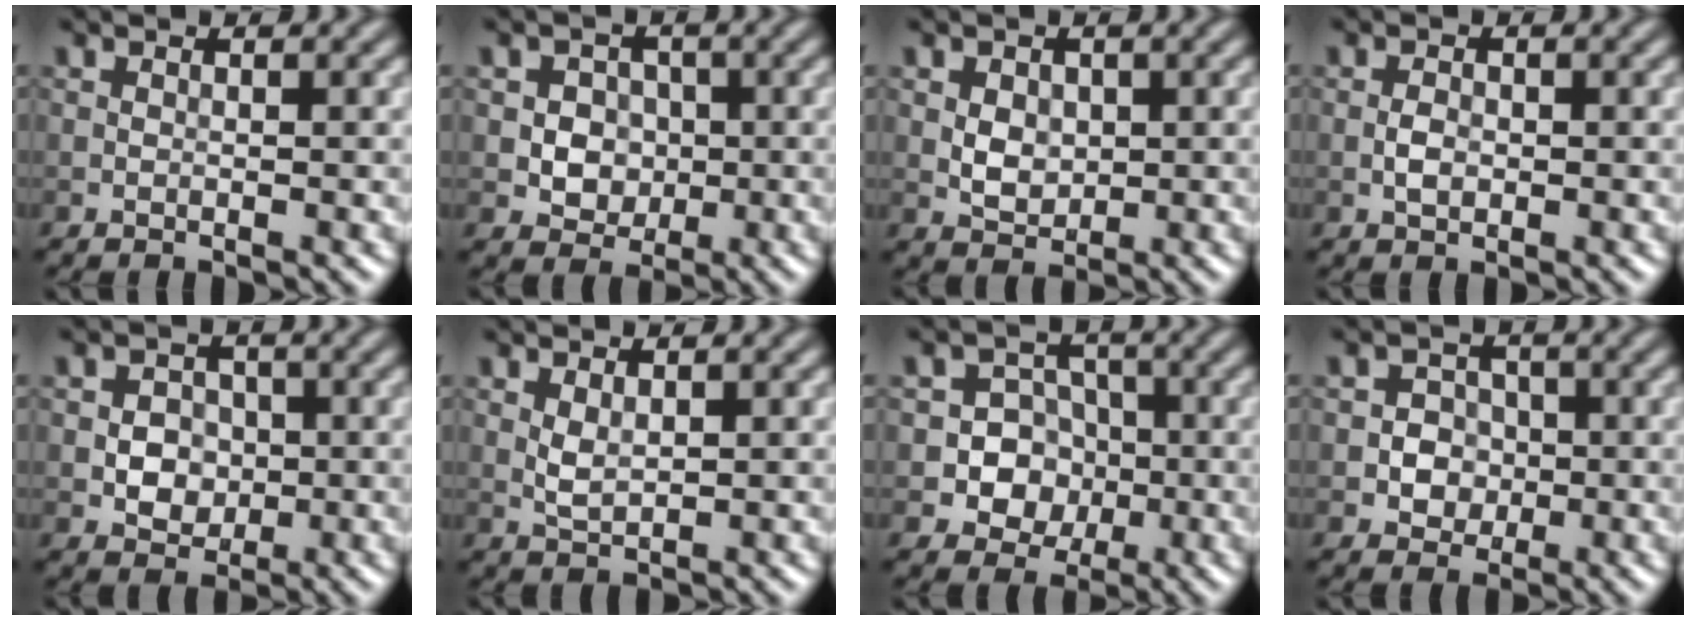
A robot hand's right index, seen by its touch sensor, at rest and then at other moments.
{"total": 3.2, "force": [-0.2, 2.8, 1.6], "torque": [-0.011, -0.001, -0.014]}
{"total": 2.4, "force": [0.3, 1.8, 1.5], "torque": [-0.026, -0.002, 0.006]}
{"total": 1.4, "force": [-0.3, 0.9, 1.1], "torque": [-0.019, 0.002, -0.007]}
{"total": 3.0, "force": [-0.3, 2.5, 1.6], "torque": [-0.016, -0.001, -0.011]}
{"total": 1.5, "force": [0.5, 0.7, 1.2], "torque": [-0.029, -0.003, 0.015]}
{"total": 5.0, "force": [-1.0, 4.5, 1.8], "torque": [0.004, 0.005, -0.035]}
{"total": 2.7, "force": [-0.5, 2.4, 1.0], "torque": [0.003, -0.002, -0.019]}